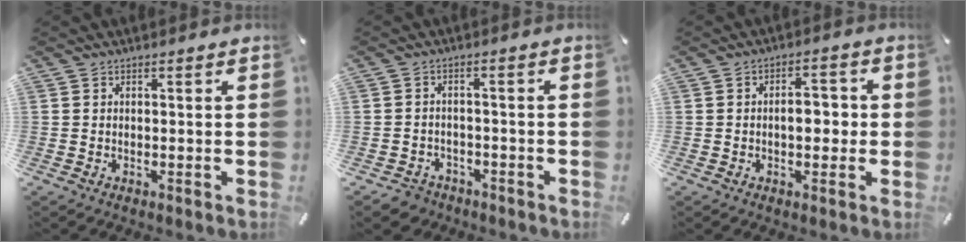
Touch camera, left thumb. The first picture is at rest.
{"total": 3.6, "force": [-2.5, 2.5, 0.6], "torque": [-0.015, 0.014, -0.052]}
{"total": 5.5, "force": [-0.7, 3.3, 4.3], "torque": [-0.053, 0.004, -0.020]}